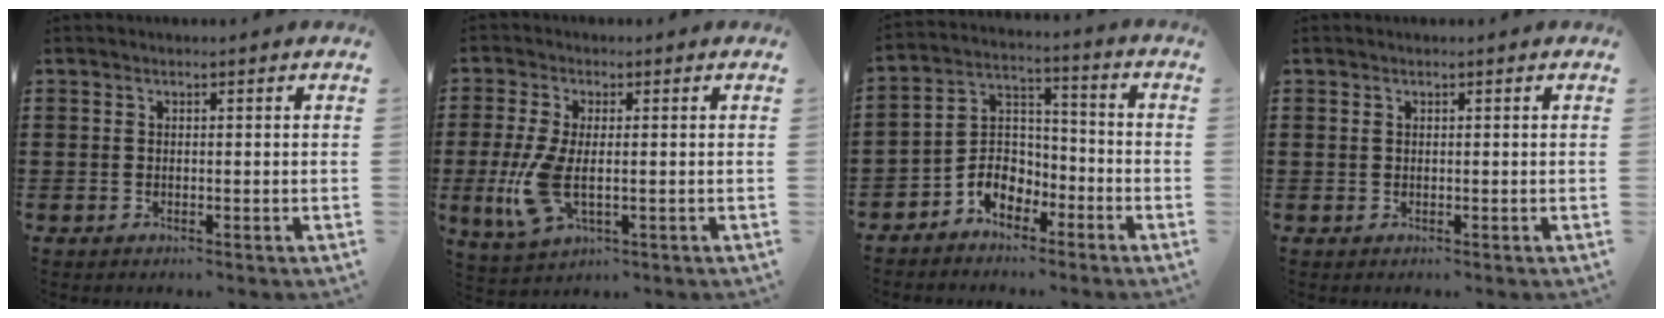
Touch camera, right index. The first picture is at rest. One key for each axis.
{"total": 7.8, "fx": -1.2, "fy": 3.2, "fz": 7.0, "tx": -0.162, "ty": -0.016, "tz": -0.020}
{"total": 6.0, "fx": -3.8, "fy": 4.2, "fz": 1.9, "tx": -0.049, "ty": 0.012, "tz": -0.077}
{"total": 0.6, "fx": 0.2, "fy": 0.5, "fz": 0.2, "tx": -0.006, "ty": 0.002, "tz": 0.005}